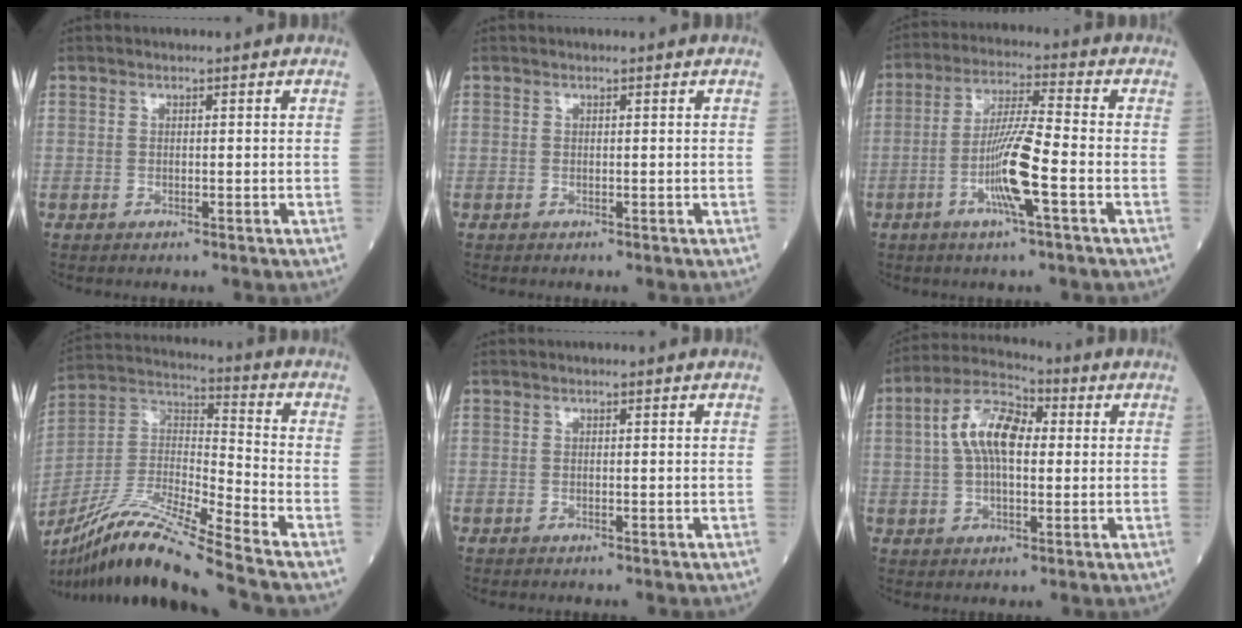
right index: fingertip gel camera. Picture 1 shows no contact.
{"total": 0.0}
{"total": 9.7, "force": [-3.1, 0.0, 9.1], "torque": [-0.176, -0.003, -0.062]}
{"total": 18.8, "force": [-15.0, -0.5, 11.4], "torque": [-0.251, -0.021, -0.283]}
{"total": 0.0}
{"total": 9.9, "force": [1.5, 4.6, 8.6], "torque": [-0.174, 0.029, 0.022]}